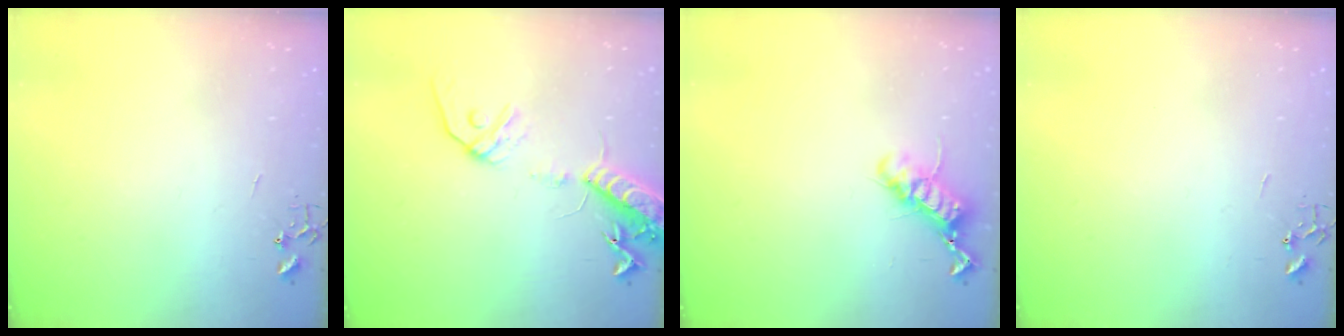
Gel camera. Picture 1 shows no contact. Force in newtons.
{"total": 15.4, "press": 15.0, "slide": 3.4}
{"total": 11.9, "press": 11.8, "slide": 0.9}
{"total": 0.0}